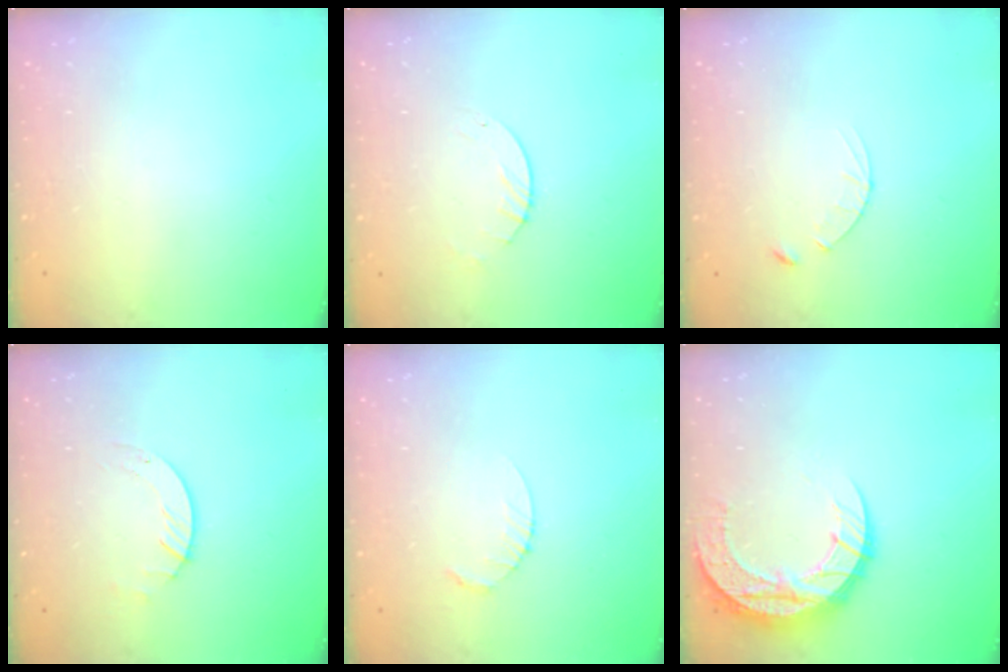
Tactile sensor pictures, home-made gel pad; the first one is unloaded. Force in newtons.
{"total": 2.6, "press": 2.6, "slide": 0.3}
{"total": 3.9, "press": 3.9, "slide": 0.4}
{"total": 2.0, "press": 2.0, "slide": 0.2}
{"total": 2.5, "press": 2.5, "slide": 0.3}
{"total": 13.1, "press": 13.1, "slide": 0.9}